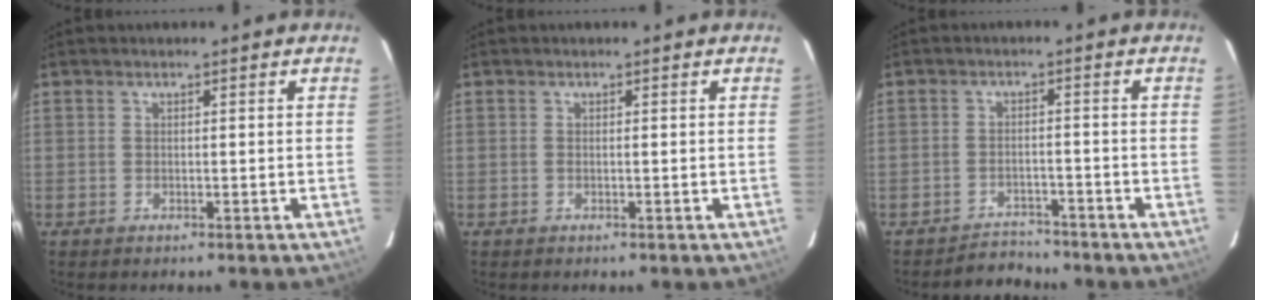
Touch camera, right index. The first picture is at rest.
{"total": 0.0}
{"total": 3.6, "force": [-3.3, 0.9, -1.0], "torque": [0.019, -0.001, -0.052]}